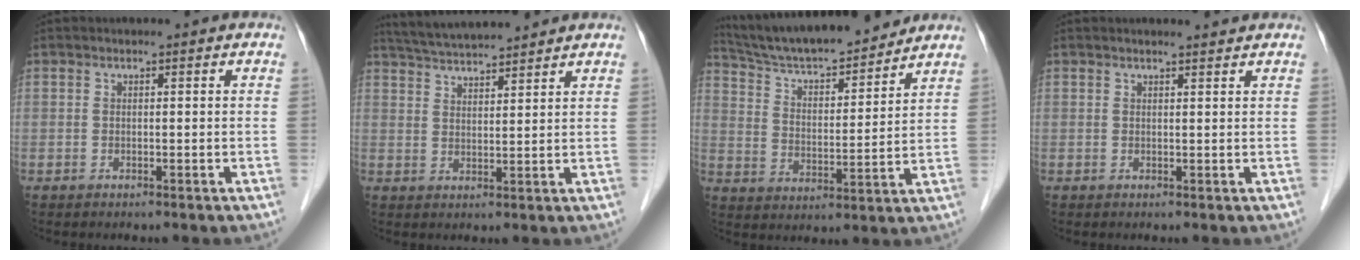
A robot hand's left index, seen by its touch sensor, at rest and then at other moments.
{"total": 8.7, "force": [8.1, 0.3, 3.0], "torque": [-0.061, 0.023, 0.135]}
{"total": 16.5, "force": [15.1, 2.0, 6.3], "torque": [-0.111, 0.003, 0.249]}
{"total": 1.5, "force": [1.5, -0.1, 0.2], "torque": [-0.007, -0.002, 0.019]}